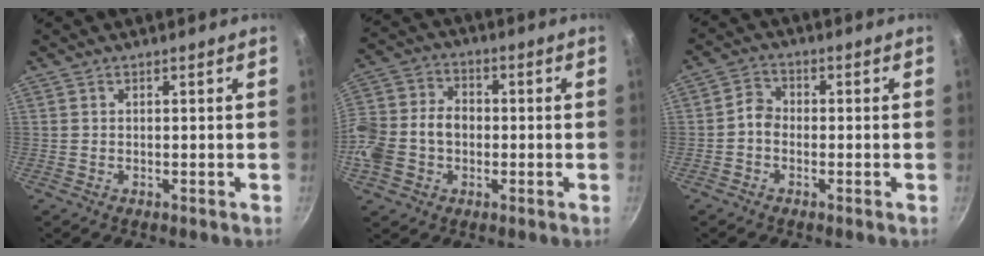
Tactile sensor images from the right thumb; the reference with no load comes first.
{"total": 15.0, "force": [-2.1, 11.3, 9.7], "torque": [-0.209, 0.032, -0.041]}
{"total": 3.8, "force": [-1.0, 3.0, 2.1], "torque": [-0.025, 0.015, -0.029]}